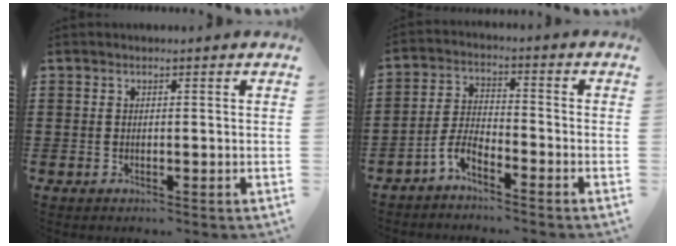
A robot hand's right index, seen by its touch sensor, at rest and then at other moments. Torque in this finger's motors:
{"motor_torque": [0.13, 0.33, 0.12, 0.10]}